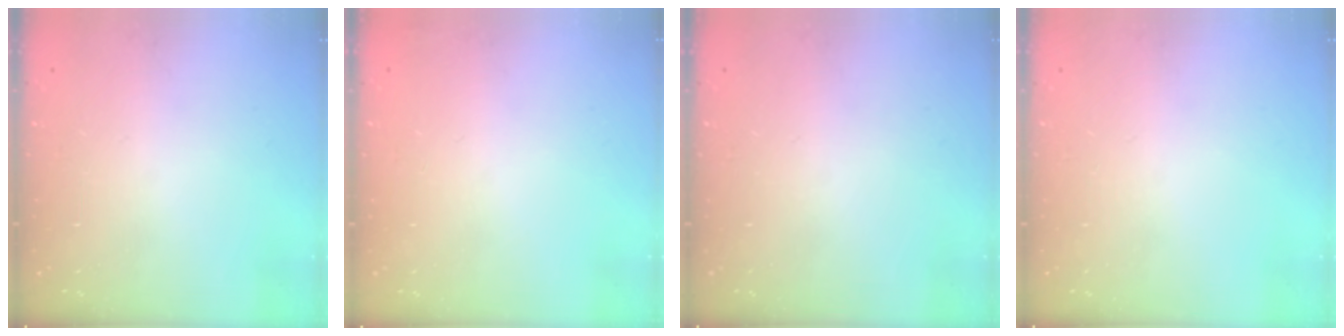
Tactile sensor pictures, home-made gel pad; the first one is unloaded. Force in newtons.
{"total": 2.8, "press": 2.2, "slide": 1.7}
{"total": 0.0}
{"total": 0.0}